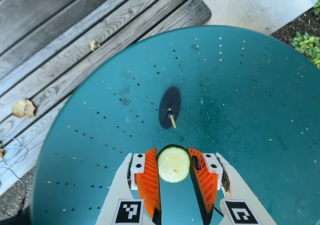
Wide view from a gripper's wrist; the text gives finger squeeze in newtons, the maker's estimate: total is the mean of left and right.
{"total": 11.3, "left": 11.6, "right": 10.9}